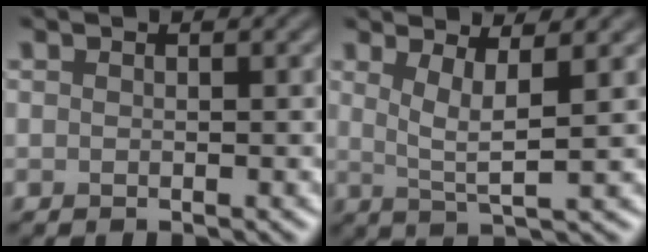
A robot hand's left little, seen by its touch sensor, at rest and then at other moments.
{"total": 3.7, "force": [1.3, 0.7, 3.3], "torque": [-0.060, -0.007, 0.027]}